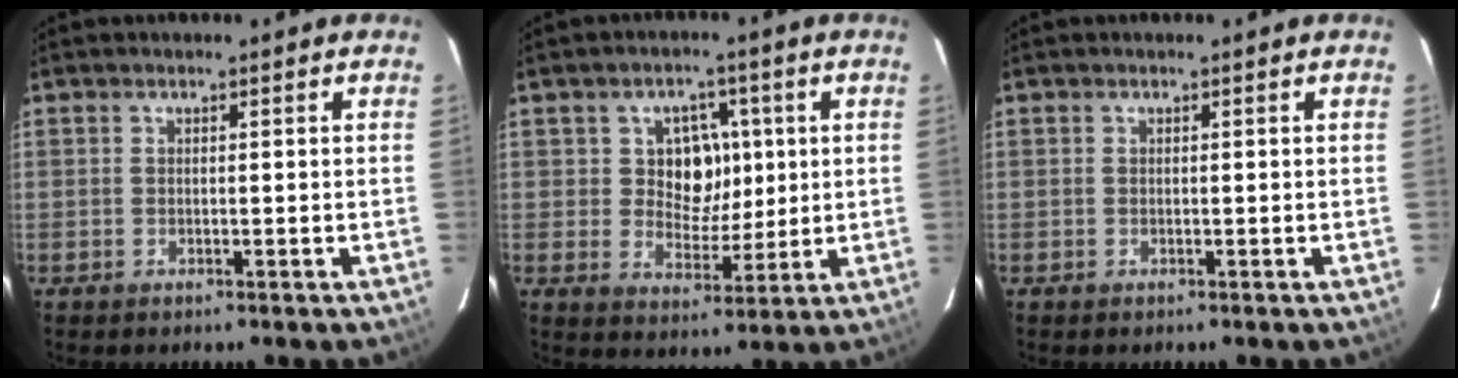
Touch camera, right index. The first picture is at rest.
{"total": 7.6, "force": [1.4, 6.4, 3.9], "torque": [-0.063, 0.004, 0.025]}
{"total": 0.0}